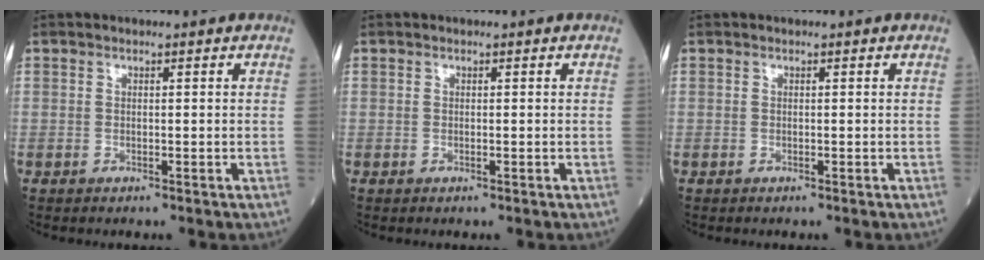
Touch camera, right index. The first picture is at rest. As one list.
[{"total": 0.0}, {"total": 0.0}]